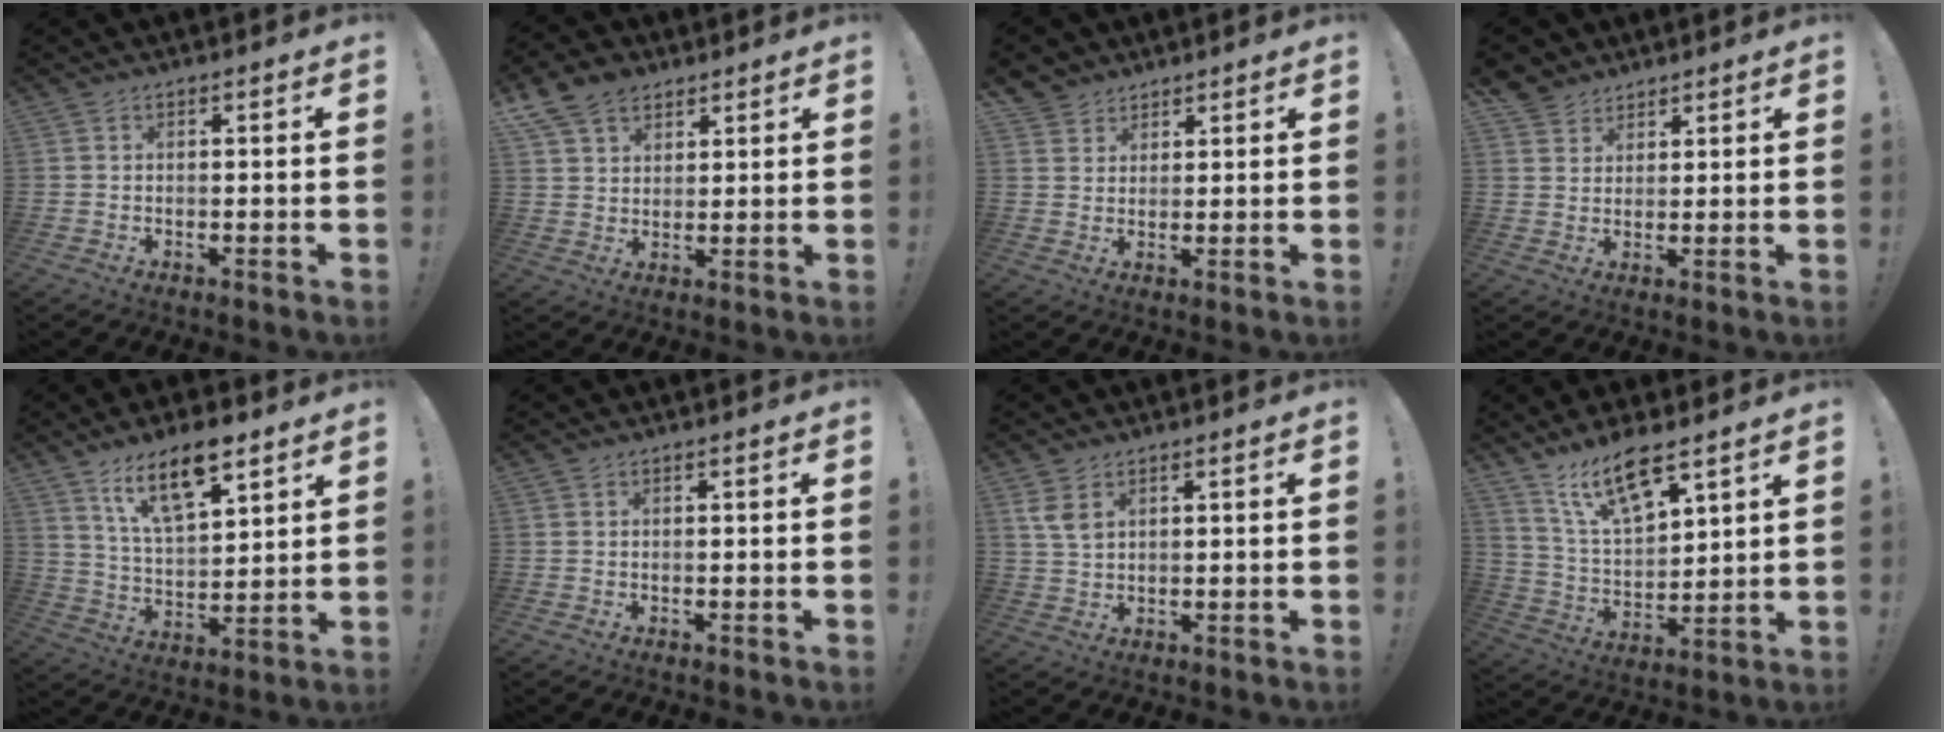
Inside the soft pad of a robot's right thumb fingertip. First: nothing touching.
{"total": 10.0, "force": [6.2, 6.9, 3.7], "torque": [-0.063, -0.026, 0.123]}
{"total": 4.5, "force": [3.3, 3.1, 0.0], "torque": [0.003, -0.026, 0.063]}
{"total": 5.1, "force": [4.0, 3.1, 0.2], "torque": [-0.001, -0.030, 0.077]}
{"total": 14.2, "force": [9.2, 5.8, 9.2], "torque": [-0.153, -0.046, 0.159]}
{"total": 0.0}
{"total": 4.9, "force": [2.6, 2.6, 3.2], "torque": [-0.052, -0.010, 0.049]}
{"total": 13.5, "force": [9.8, 4.7, 7.9], "torque": [-0.151, -0.055, 0.175]}